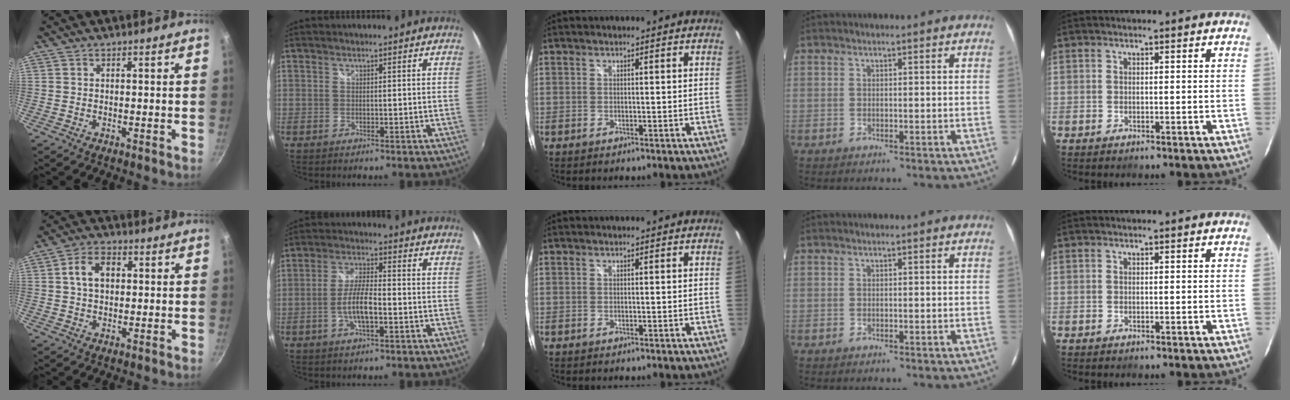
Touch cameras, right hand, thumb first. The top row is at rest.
{"thumb": {"total": 6.9, "force": [1.2, 4.8, 4.8], "torque": [-0.067, 0.012, 0.014]}, "index": {"total": 6.8, "force": [-2.2, 1.8, 6.2], "torque": [-0.123, 0.002, -0.043]}}